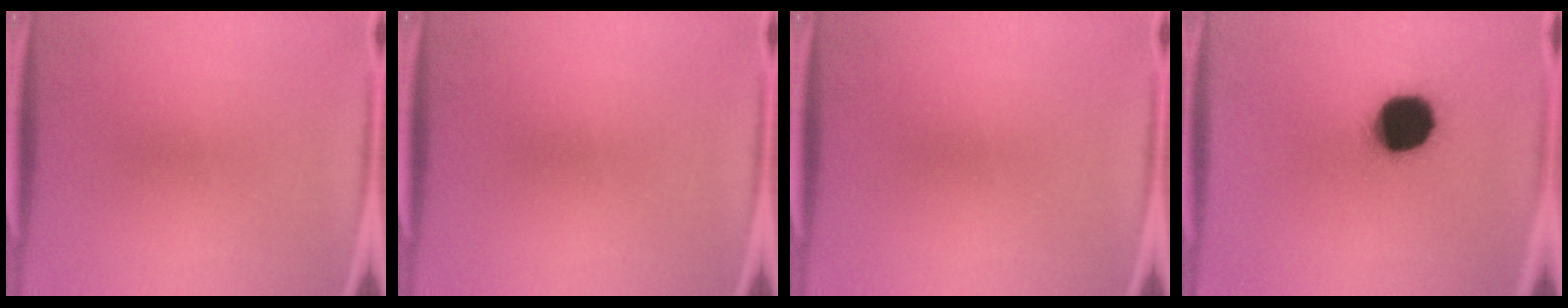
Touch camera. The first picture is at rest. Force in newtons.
{"total": 0.0}
{"total": 0.0}
{"total": 17.8}